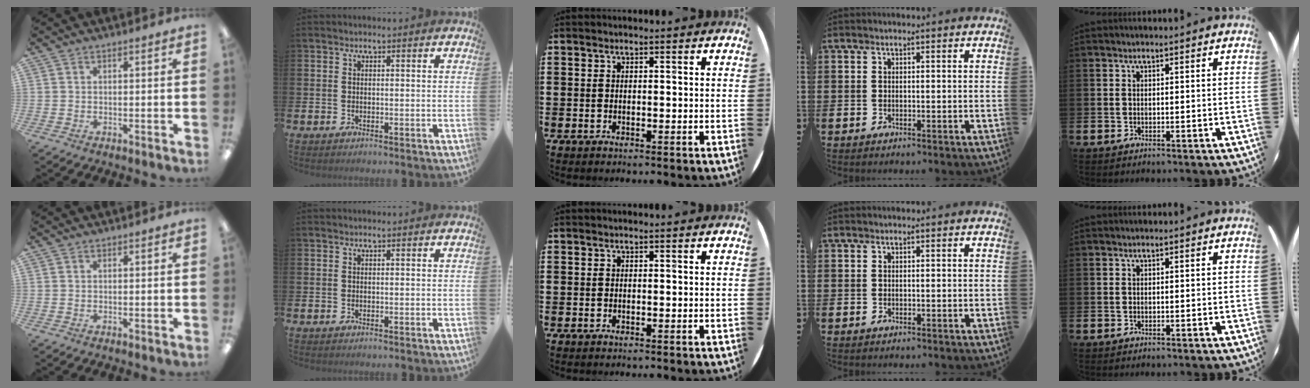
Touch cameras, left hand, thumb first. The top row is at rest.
{}